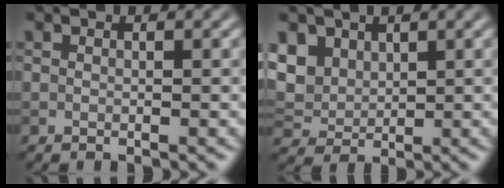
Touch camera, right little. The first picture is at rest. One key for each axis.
{"total": 4.9, "fx": 2.2, "fy": 3.7, "fz": 2.5, "tx": -0.081, "ty": 0.009, "tz": 0.049}